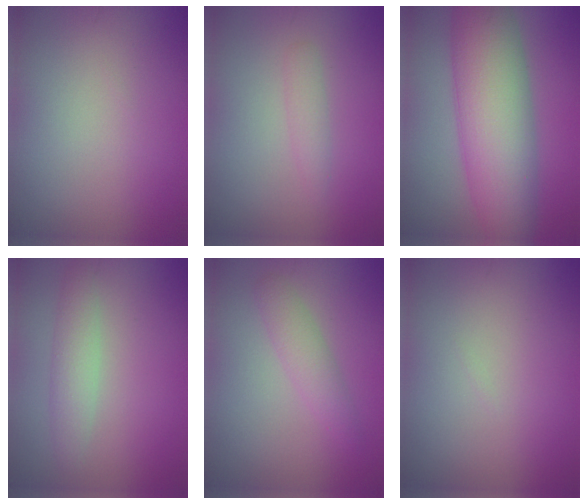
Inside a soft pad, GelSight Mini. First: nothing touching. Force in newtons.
{"total": 1.3, "press": 1.3, "slide": 0.0}
{"total": 10.8, "press": 10.8, "slide": 0.3}
{"total": 2.5, "press": 2.5, "slide": 0.1}
{"total": 2.3, "press": 2.3, "slide": 0.0}
{"total": 0.0}